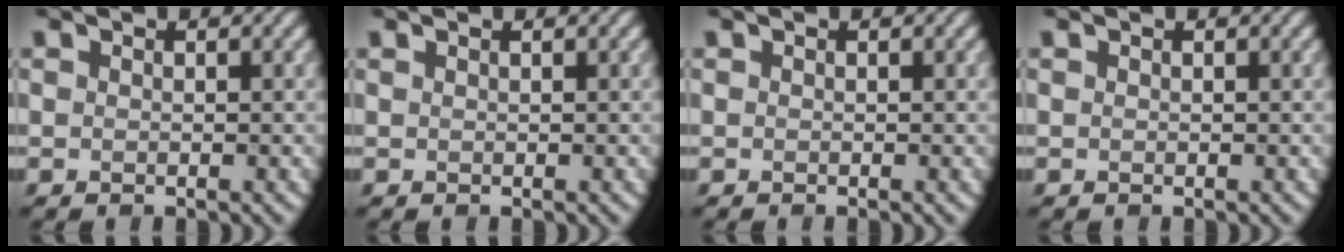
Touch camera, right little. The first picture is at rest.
{"total": 0.7, "force": [0.5, 0.2, 0.4], "torque": [-0.005, 0.003, 0.003]}
{"total": 0.0}
{"total": 0.0}